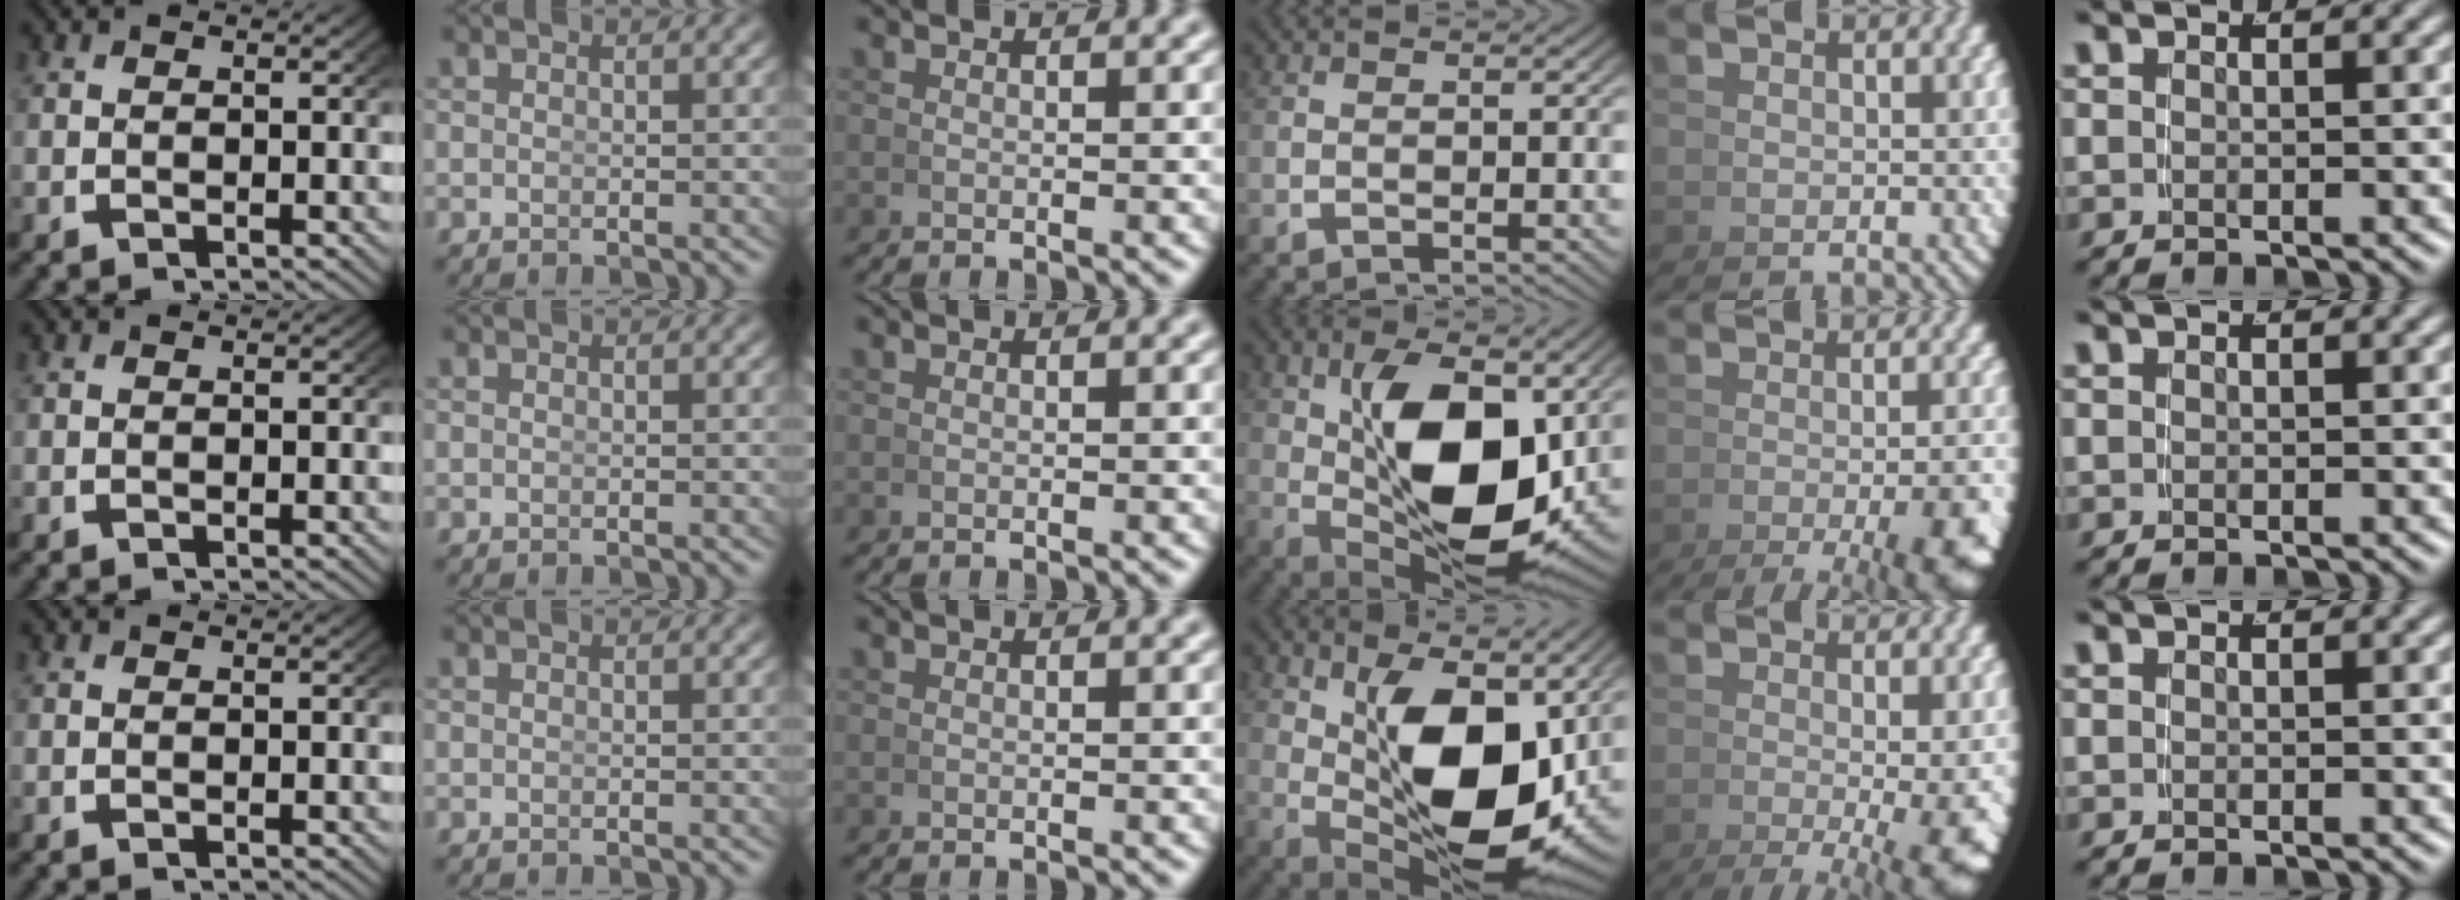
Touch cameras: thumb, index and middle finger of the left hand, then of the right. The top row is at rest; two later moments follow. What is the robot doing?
{"motion": "grasp_and_lifting", "object": "pen"}